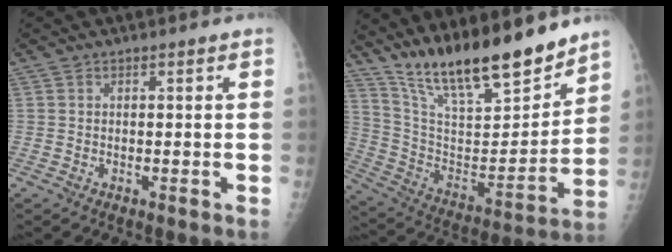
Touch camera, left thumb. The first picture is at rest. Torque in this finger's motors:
{"motor_torque": [1.22, 1.16, 1.41, -1.35, 0.26]}